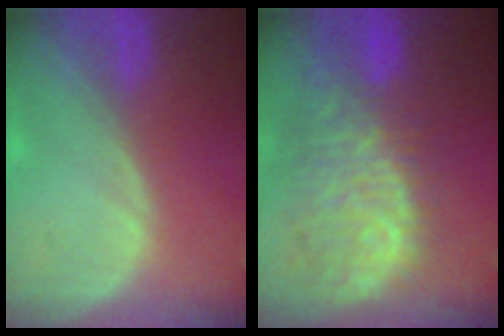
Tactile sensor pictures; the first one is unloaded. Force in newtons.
{"total": 11.5, "press": 9.8, "slide": 5.9}